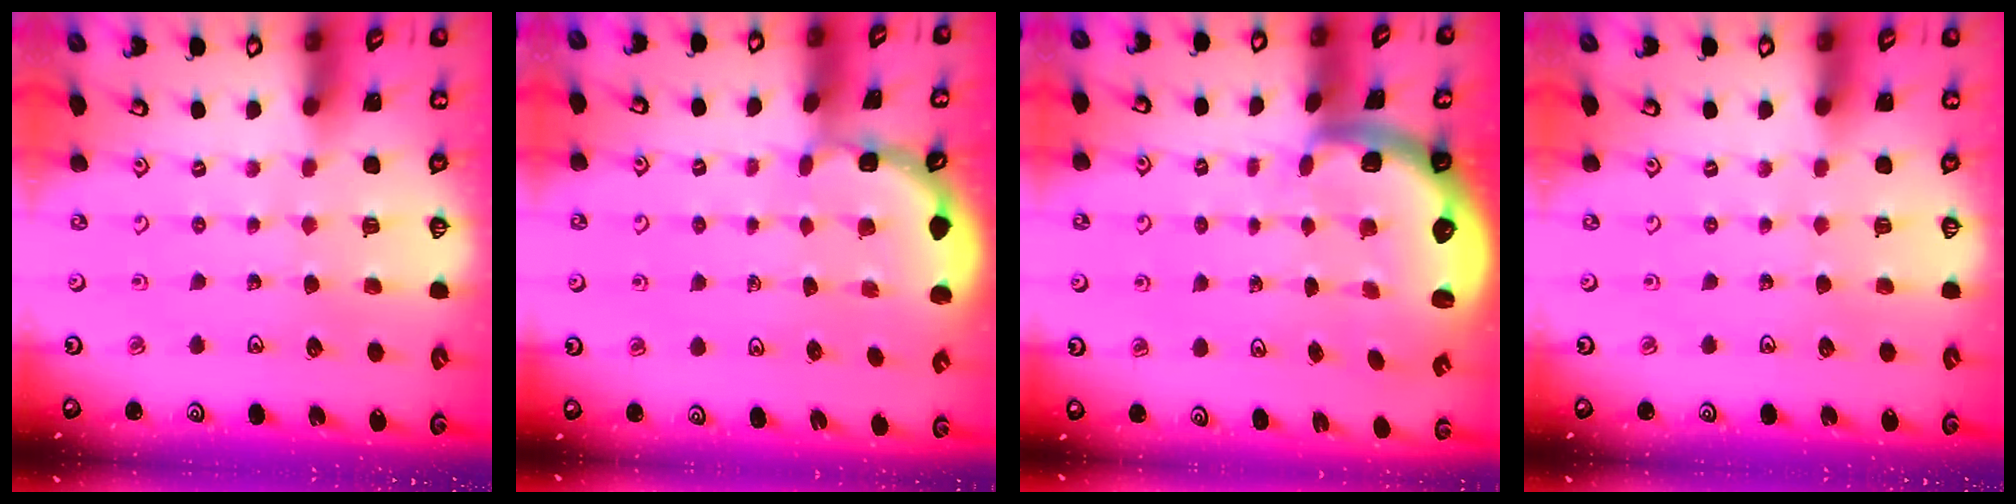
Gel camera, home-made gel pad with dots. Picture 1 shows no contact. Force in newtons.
{"total": 1.5, "press": 1.5, "slide": 0.2}
{"total": 2.8, "press": 2.4, "slide": 1.4}
{"total": 0.0}